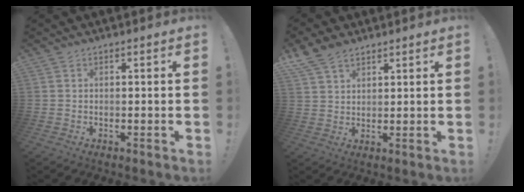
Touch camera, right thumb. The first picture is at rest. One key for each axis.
{"total": 7.1, "fx": 5.4, "fy": 3.6, "fz": 2.8, "tx": -0.052, "ty": -0.022, "tz": 0.106}